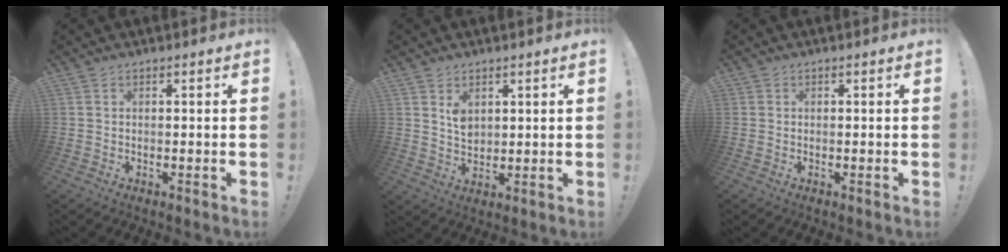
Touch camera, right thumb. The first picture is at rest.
{"total": 4.5, "force": [2.6, 2.8, 2.4], "torque": [-0.035, -0.017, 0.047]}
{"total": 0.0}